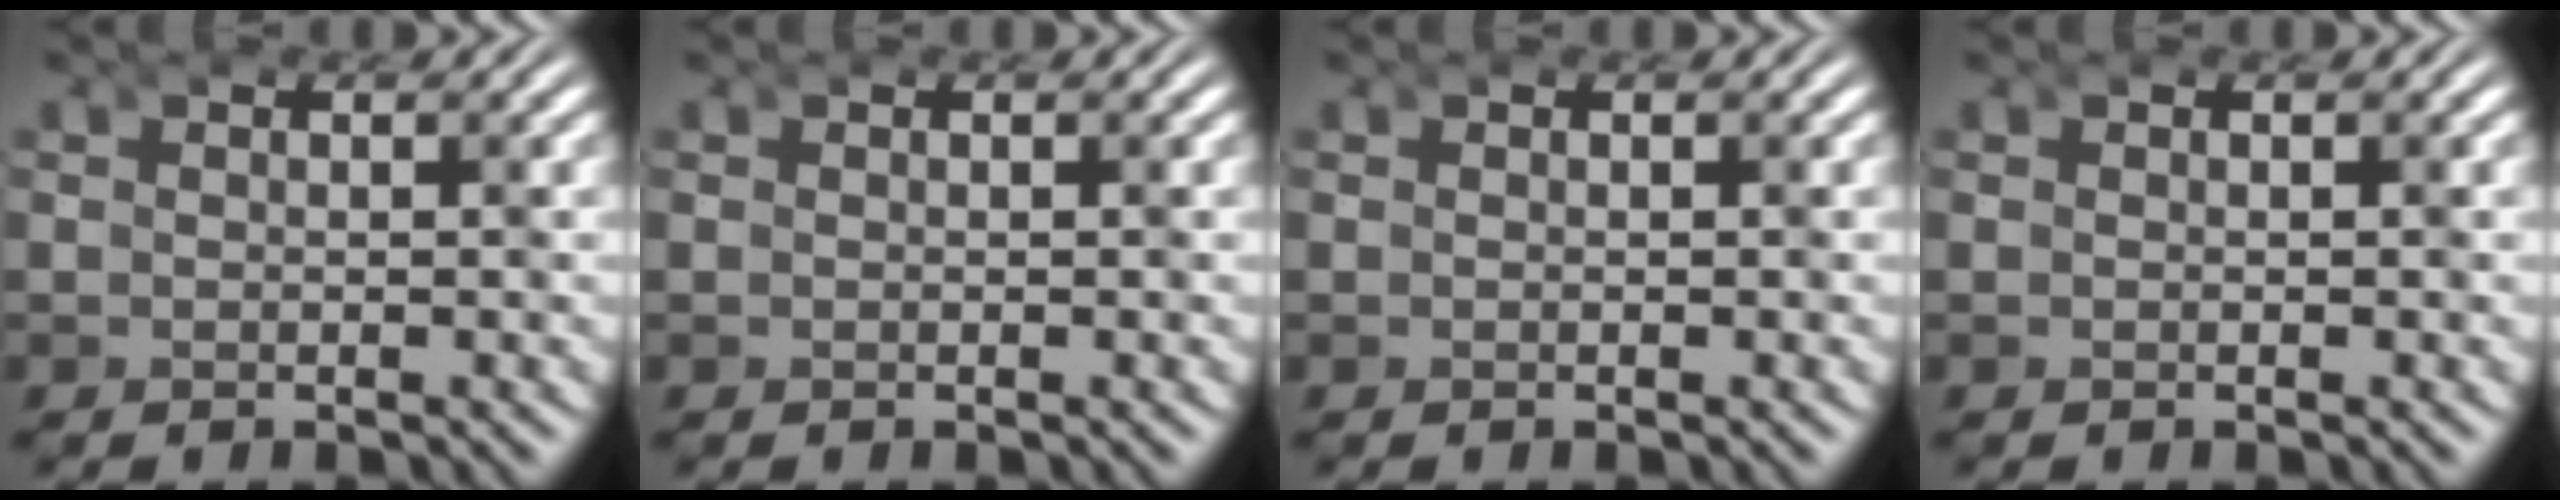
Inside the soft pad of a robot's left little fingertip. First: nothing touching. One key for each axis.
{"total": 0.0}
{"total": 0.0}
{"total": 0.0}